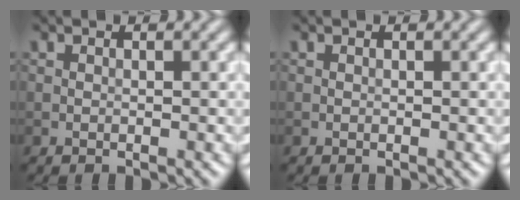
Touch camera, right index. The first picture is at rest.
{"total": 0.0}